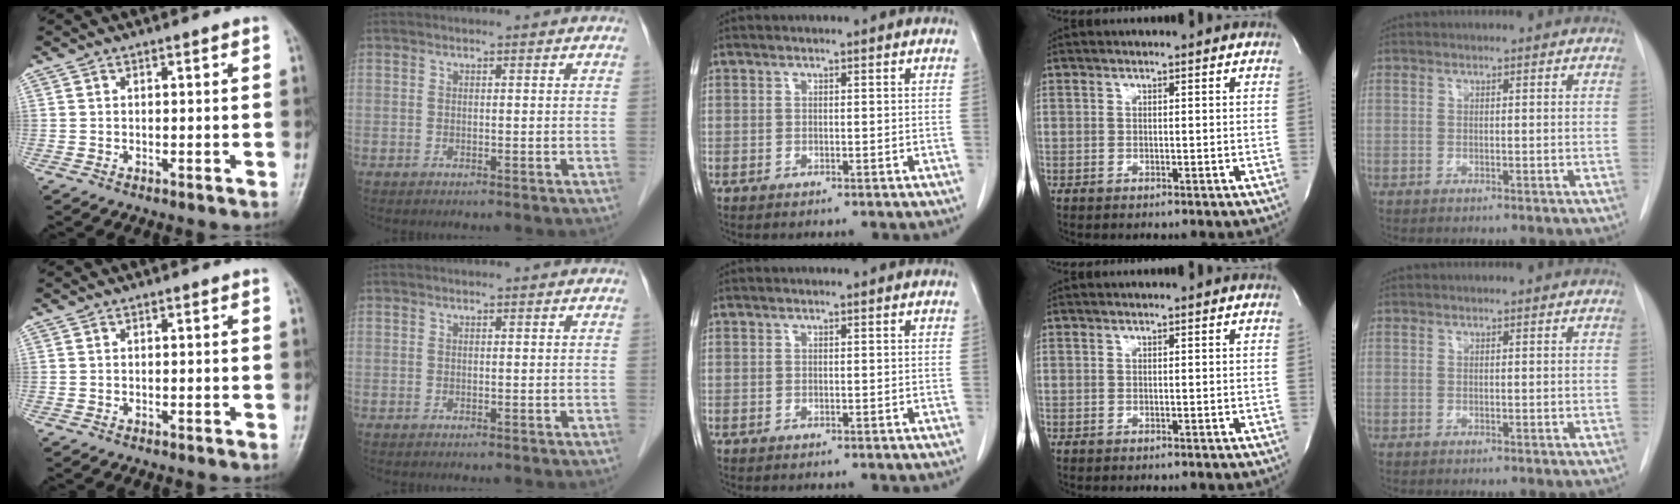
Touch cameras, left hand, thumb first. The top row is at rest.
{}